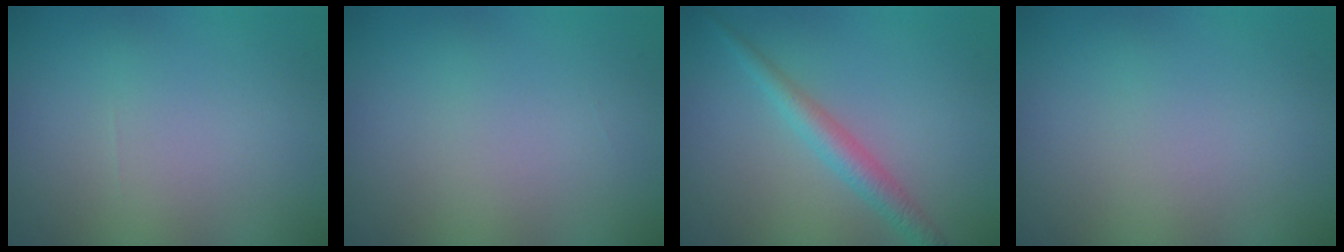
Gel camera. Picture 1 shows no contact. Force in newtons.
{"total": 0.0}
{"total": 2.4, "press": 2.4, "slide": 0.1}
{"total": 0.0}